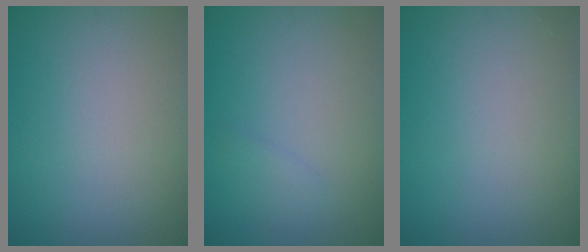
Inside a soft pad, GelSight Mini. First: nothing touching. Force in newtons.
{"total": 0.9, "press": 0.9, "slide": 0.1}
{"total": 0.0}